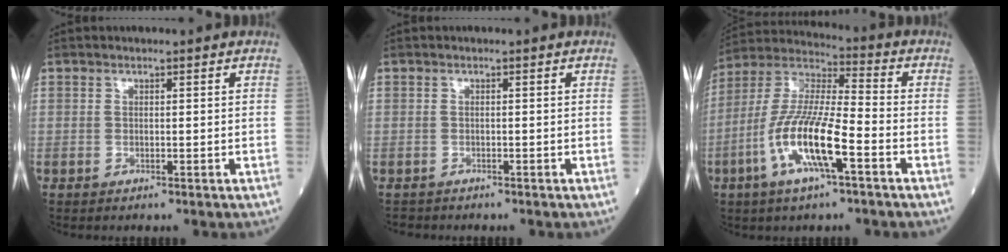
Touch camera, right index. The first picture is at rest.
{"total": 1.3, "force": [-1.1, 0.7, -0.2], "torque": [-0.007, 0.000, -0.021]}
{"total": 13.9, "force": [-5.2, 2.3, 12.7], "torque": [-0.263, -0.004, -0.101]}